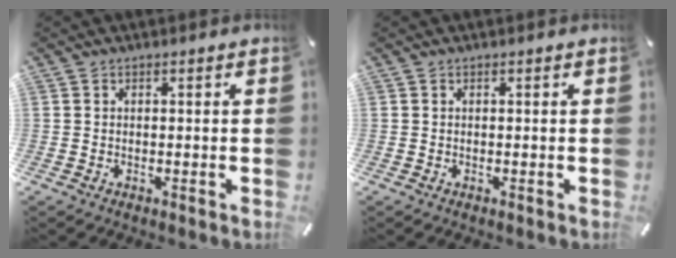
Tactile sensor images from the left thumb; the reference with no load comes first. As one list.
[{"total": 0.0}]